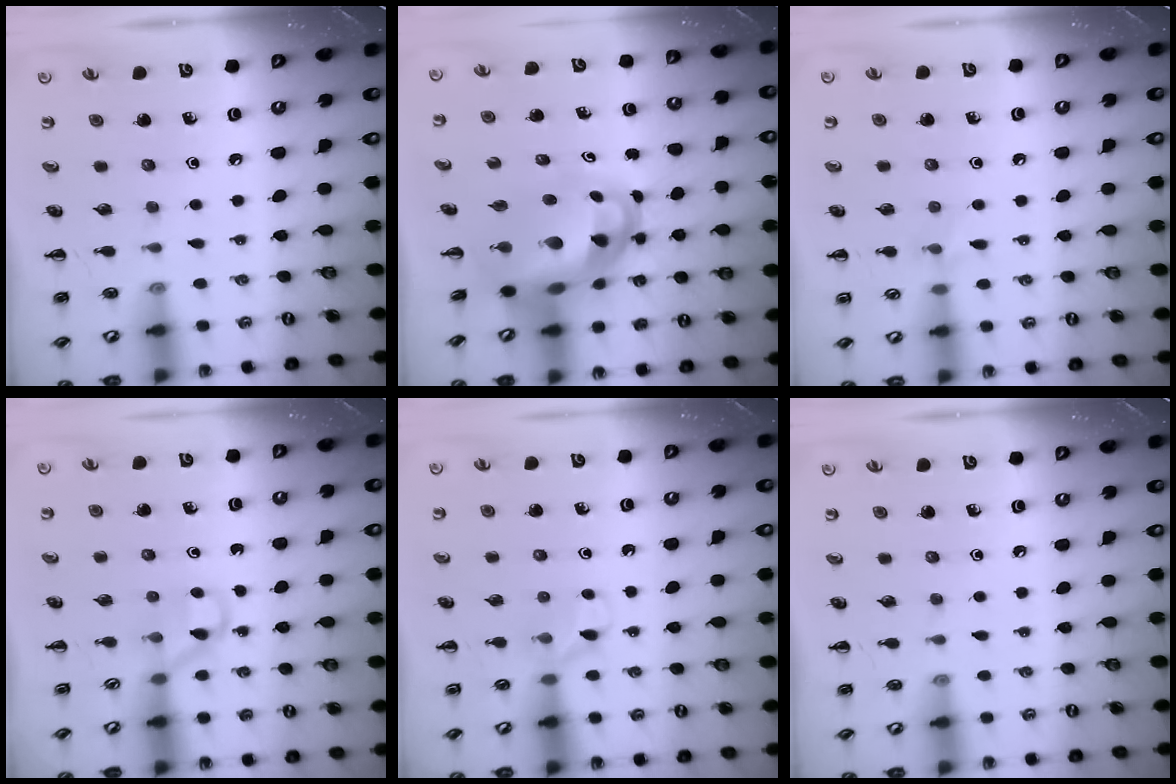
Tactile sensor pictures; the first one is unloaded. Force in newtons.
{"total": 8.8, "press": 8.5, "slide": 2.4}
{"total": 5.8, "press": 5.4, "slide": 2.0}
{"total": 2.6, "press": 2.4, "slide": 0.9}
{"total": 6.2, "press": 5.9, "slide": 1.9}
{"total": 0.0}